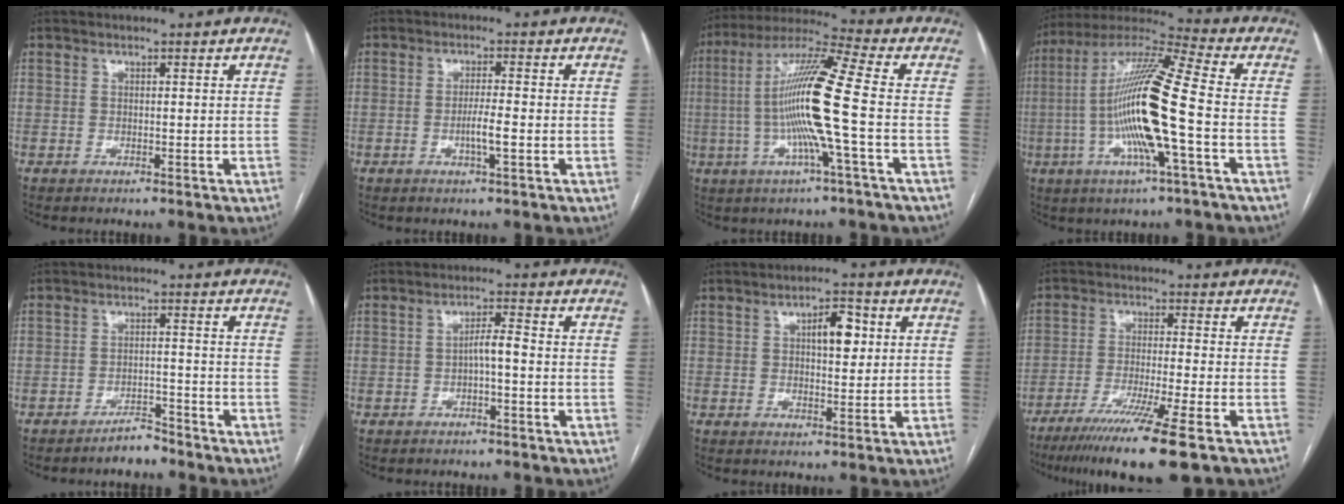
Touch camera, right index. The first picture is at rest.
{"total": 3.3, "force": [-1.1, -0.1, 3.2], "torque": [-0.061, -0.003, -0.019]}
{"total": 14.7, "force": [-1.8, -1.1, 14.6], "torque": [-0.277, 0.005, -0.046]}
{"total": 17.7, "force": [-2.9, 0.3, 17.5], "torque": [-0.341, 0.003, -0.064]}
{"total": 3.2, "force": [-3.1, 0.7, 0.6], "torque": [-0.007, -0.001, -0.052]}
{"total": 2.7, "force": [-0.7, 0.3, 2.5], "torque": [-0.041, 0.007, -0.013]}
{"total": 5.2, "force": [1.5, 2.0, 4.5], "torque": [-0.069, 0.010, 0.023]}
{"total": 13.1, "force": [-8.8, -1.1, 9.6], "torque": [-0.166, -0.041, -0.143]}